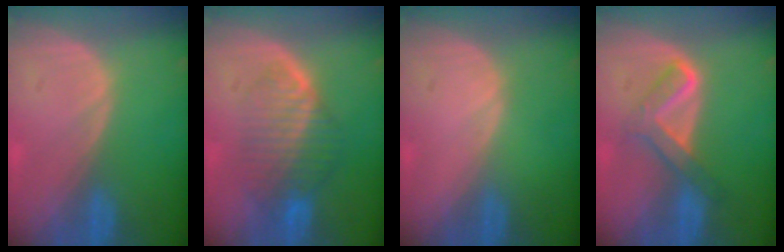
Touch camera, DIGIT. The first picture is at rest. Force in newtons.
{"total": 7.9, "press": 7.1, "slide": 3.4}
{"total": 0.0}
{"total": 5.2, "press": 5.1, "slide": 0.7}